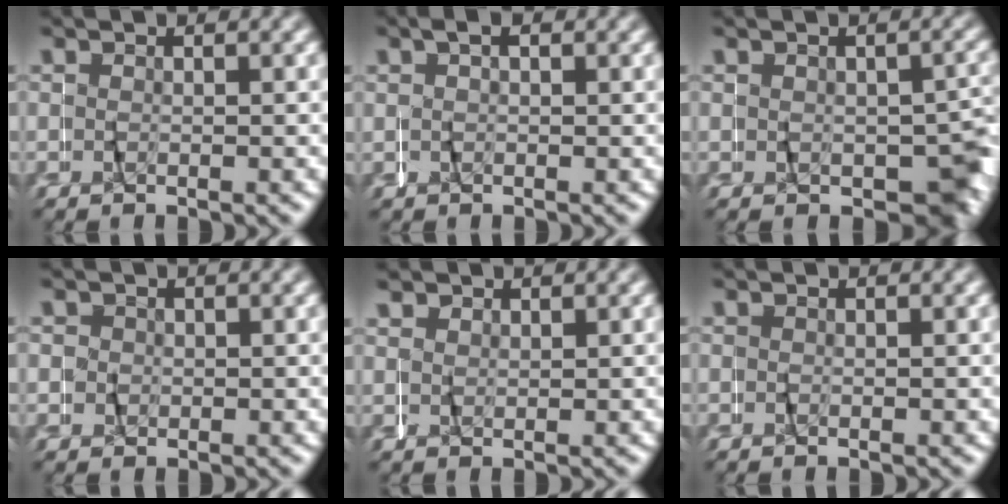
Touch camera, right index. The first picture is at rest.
{"total": 1.0, "force": [0.5, 0.8, 0.3], "torque": [-0.010, 0.002, 0.007]}
{"total": 5.2, "force": [-1.3, 3.3, 3.8], "torque": [-0.038, -0.007, -0.013]}
{"total": 2.3, "force": [0.8, 2.1, 0.5], "torque": [-0.012, 0.005, 0.014]}
{"total": 1.2, "force": [1.1, 0.2, -0.3], "torque": [0.001, -0.002, 0.022]}
{"total": 1.0, "force": [0.3, 0.6, 0.7], "torque": [-0.014, -0.004, 0.007]}